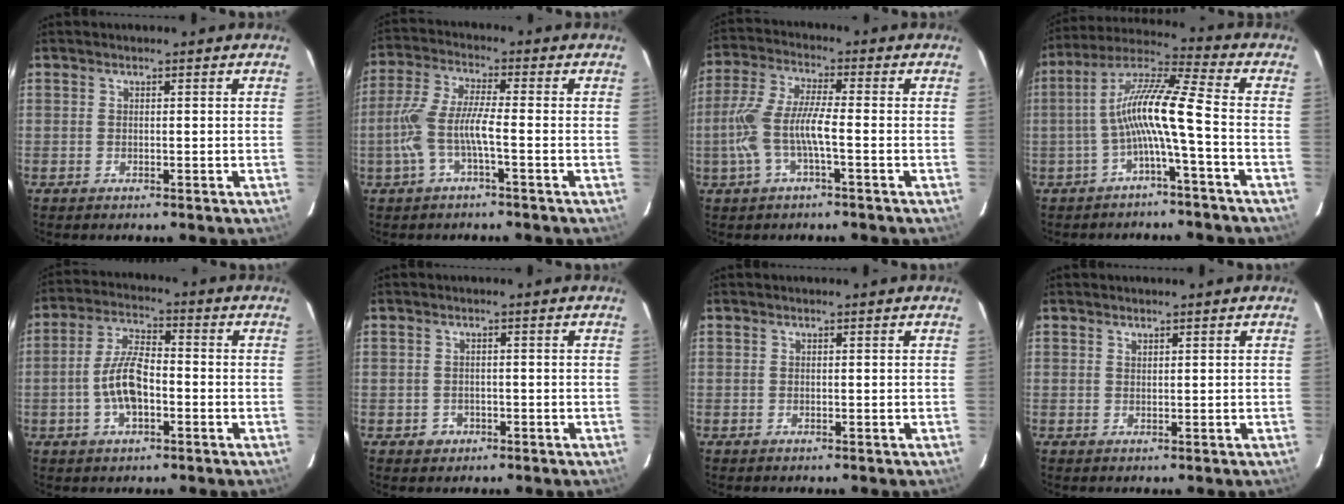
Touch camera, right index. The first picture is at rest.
{"total": 8.1, "force": [-2.6, 1.2, 7.6], "torque": [-0.172, 0.003, -0.046]}
{"total": 9.4, "force": [-2.5, 1.7, 8.9], "torque": [-0.198, 0.002, -0.045]}
{"total": 10.6, "force": [-2.9, -0.1, 10.1], "torque": [-0.210, 0.021, -0.057]}
{"total": 8.5, "force": [-2.4, 3.7, 7.3], "torque": [-0.148, 0.010, -0.042]}
{"total": 2.4, "force": [-0.9, 2.2, 0.3], "torque": [-0.008, 0.005, -0.010]}
{"total": 0.0}
{"total": 0.6, "force": [0.5, 0.2, 0.1], "torque": [-0.001, 0.002, 0.011]}